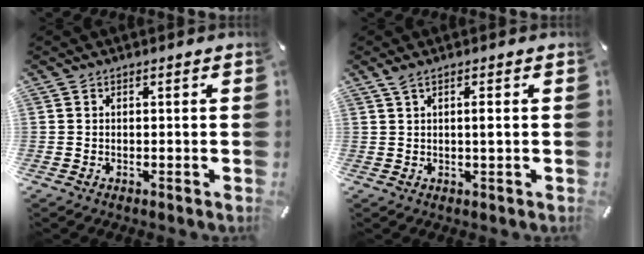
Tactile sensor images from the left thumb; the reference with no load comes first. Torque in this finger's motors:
{"motor_torque": [0.70, 0.75, 0.35, -0.29, 0.03]}